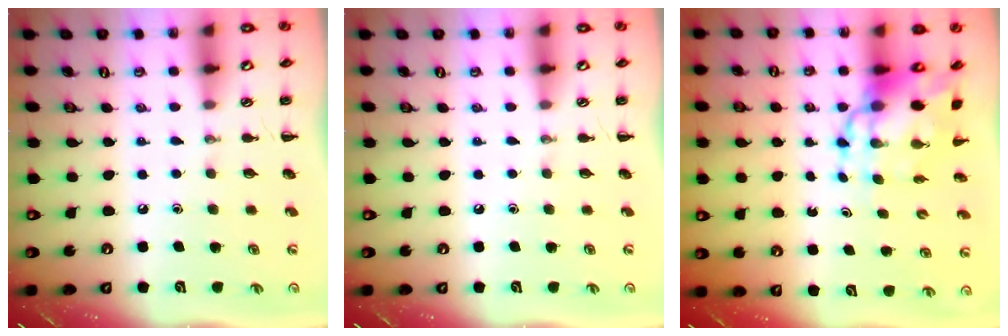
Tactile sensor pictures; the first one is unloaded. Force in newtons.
{"total": 0.0}
{"total": 9.8, "press": 9.5, "slide": 2.5}